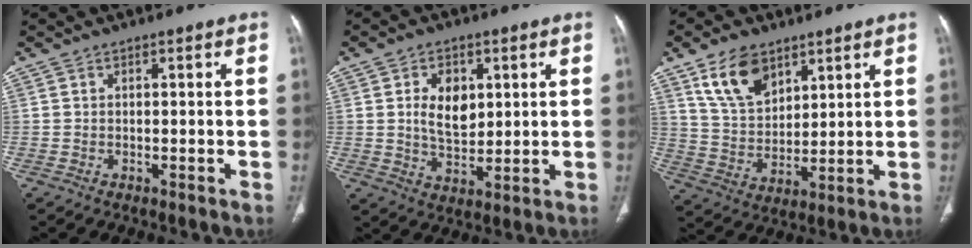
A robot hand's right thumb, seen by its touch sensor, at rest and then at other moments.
{"total": 8.1, "force": [2.1, 5.3, 5.8], "torque": [-0.071, -0.015, 0.042]}
{"total": 11.4, "force": [6.9, 6.7, 6.2], "torque": [-0.094, -0.033, 0.140]}